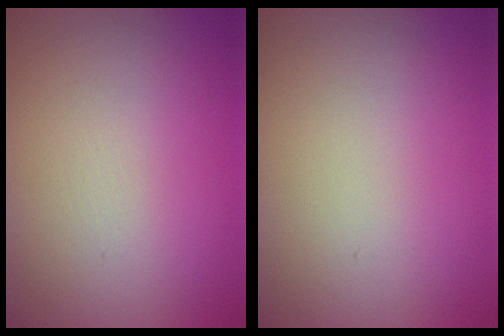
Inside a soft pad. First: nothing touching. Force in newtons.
{"total": 0.0}